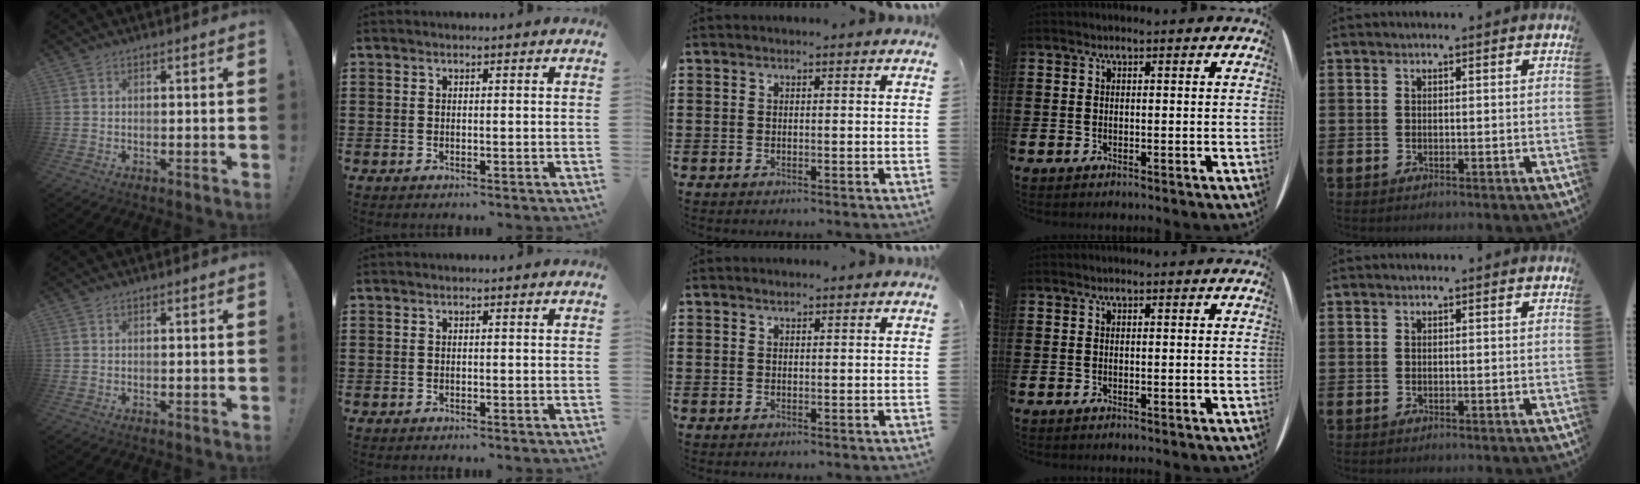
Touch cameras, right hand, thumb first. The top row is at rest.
{"middle": {"total": 0.5, "force": [0.4, 0.2, -0.1], "torque": [-0.001, -0.001, 0.009]}}